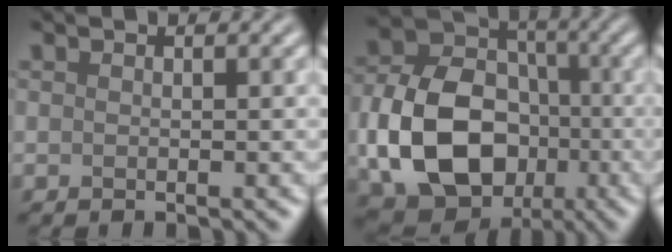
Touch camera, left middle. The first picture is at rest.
{"total": 12.4, "force": [-3.1, 9.2, 7.6], "torque": [-0.162, -0.012, -0.058]}